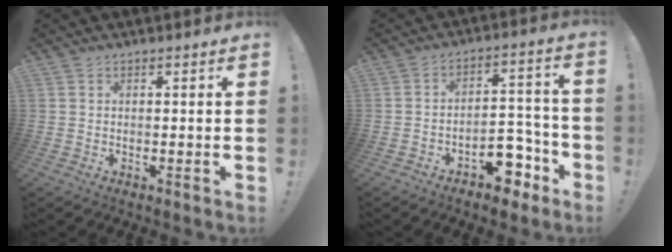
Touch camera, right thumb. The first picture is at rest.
{"total": 11.5, "force": [-7.1, 6.5, 6.3], "torque": [-0.052, 0.065, -0.115]}